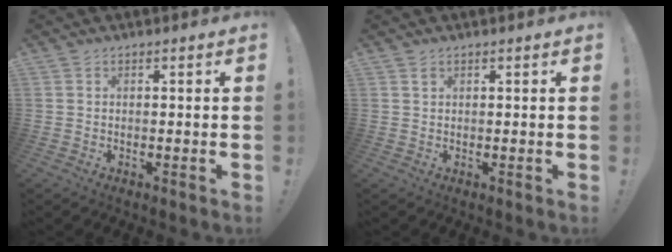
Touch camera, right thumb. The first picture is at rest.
{"total": 0.5, "force": [0.4, 0.3, 0.2], "torque": [0.004, -0.004, 0.006]}